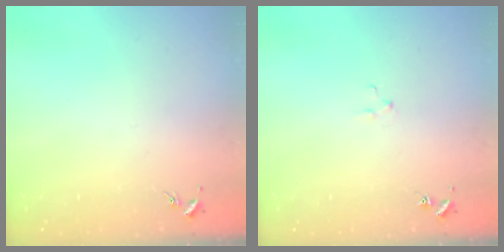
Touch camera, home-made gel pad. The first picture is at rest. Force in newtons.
{"total": 1.8, "press": 1.8, "slide": 0.1}